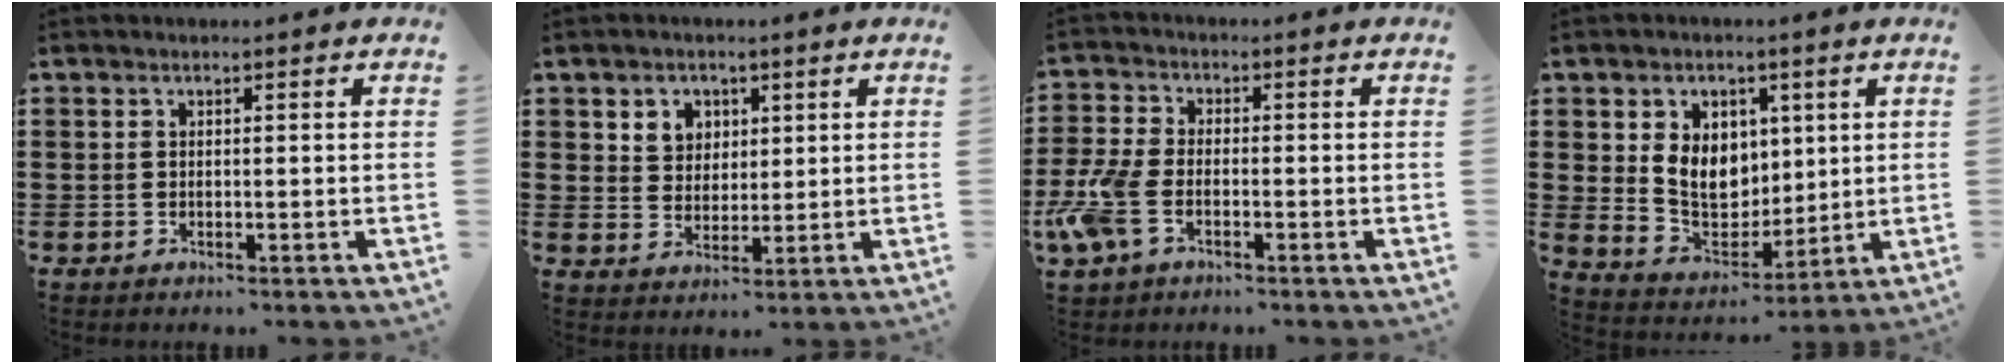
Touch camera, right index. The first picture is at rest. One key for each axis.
{"total": 4.1, "fx": 2.0, "fy": 3.5, "fz": 0.7, "tx": -0.023, "ty": 0.012, "tz": 0.034}
{"total": 6.4, "fx": -2.8, "fy": 3.2, "fz": 4.9, "tx": -0.130, "ty": -0.008, "tz": -0.058}
{"total": 8.0, "fx": 1.7, "fy": 6.5, "fz": 4.2, "tx": -0.087, "ty": 0.013, "tz": 0.032}